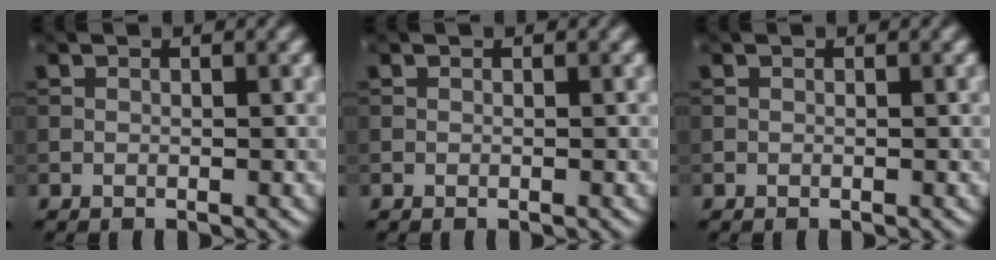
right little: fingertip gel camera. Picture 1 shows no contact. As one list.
[{"total": 0.0}, {"total": 0.0}]